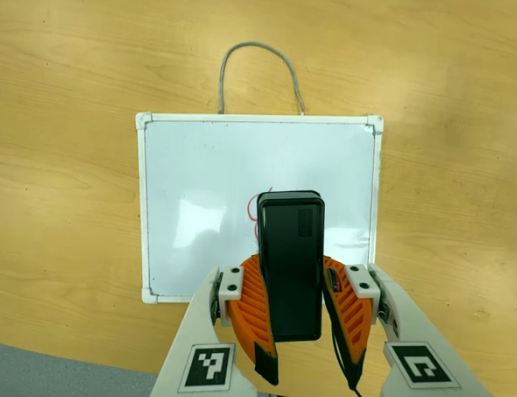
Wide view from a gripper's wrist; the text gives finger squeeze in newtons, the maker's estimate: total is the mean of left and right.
{"total": 9.0, "left": 8.0, "right": 10.0}